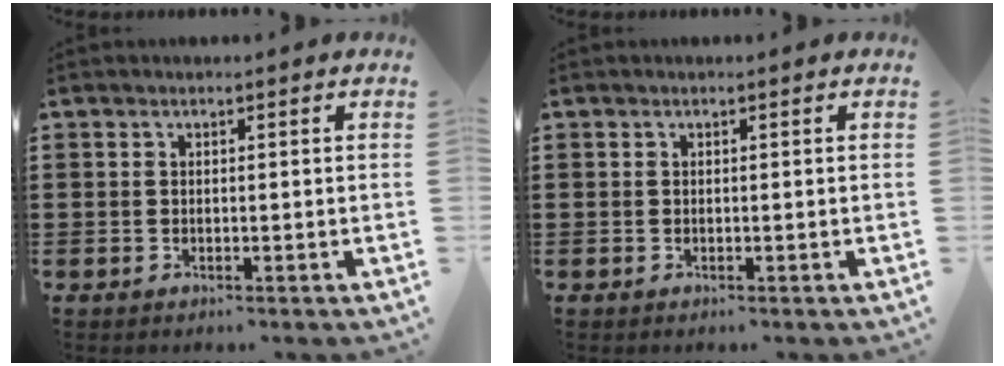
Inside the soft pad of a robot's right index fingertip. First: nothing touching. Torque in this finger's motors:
{"motor_torque": [0.00, 0.00, 0.00, 0.00]}